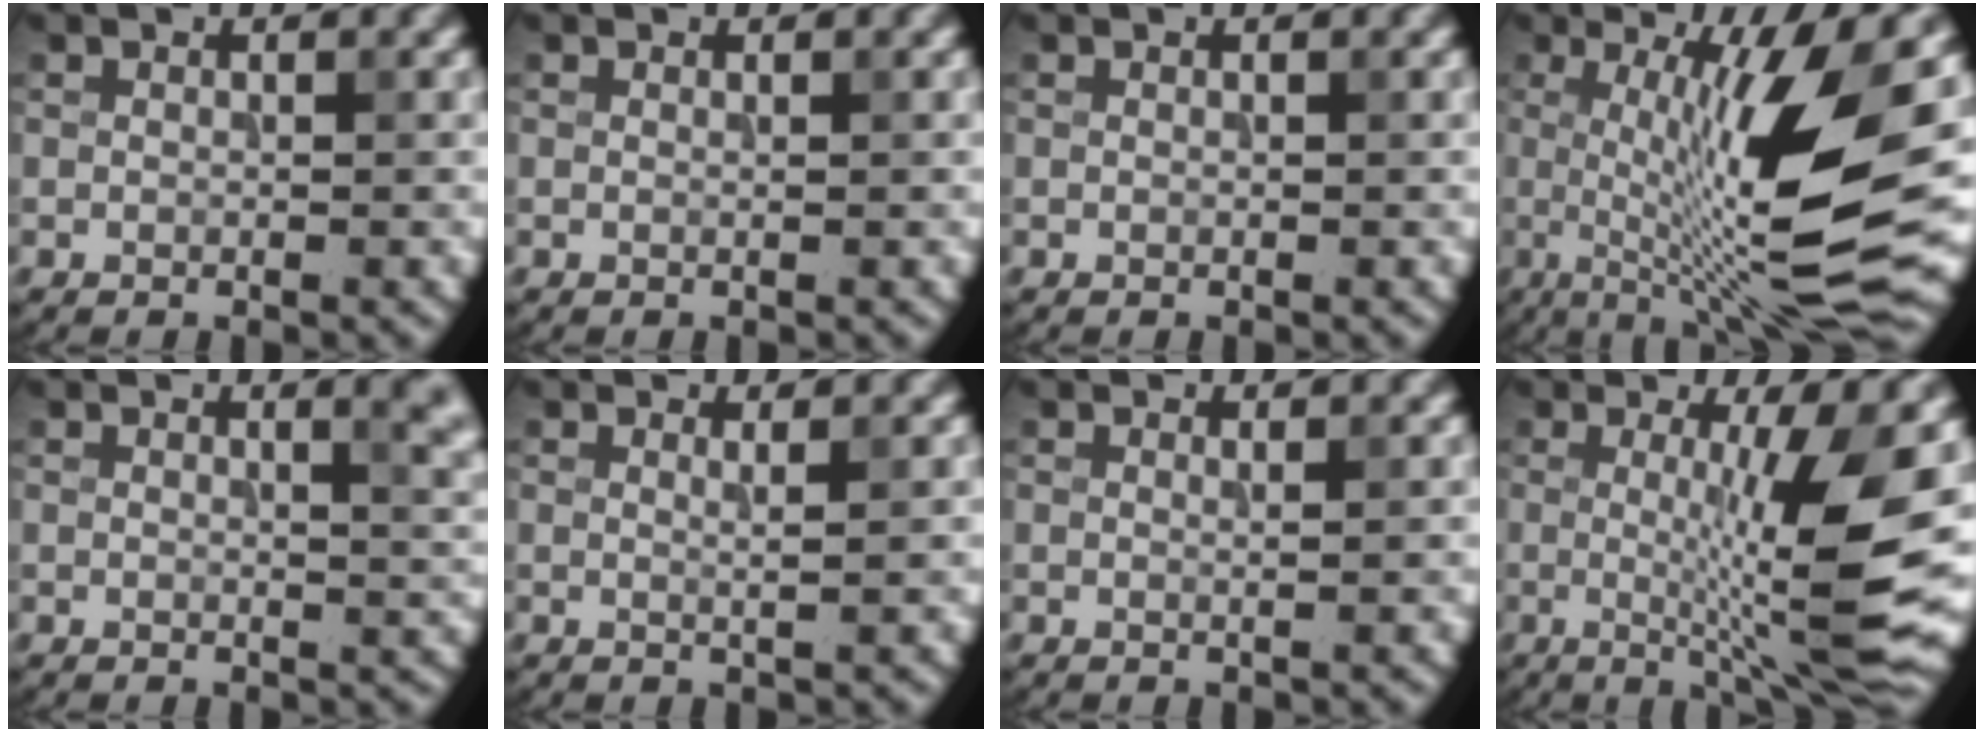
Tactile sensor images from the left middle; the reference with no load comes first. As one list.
[{"total": 0.0}, {"total": 0.0}, {"total": 13.2, "force": [0.1, 2.8, 12.9], "torque": [-0.196, -0.003, 0.003]}, {"total": 4.0, "force": [1.7, 1.6, 3.2], "torque": [-0.018, 0.005, 0.019]}, {"total": 1.2, "force": [0.5, 0.4, 1.0], "torque": [-0.007, -0.001, 0.001]}, {"total": 0.9, "force": [0.3, 0.4, 0.7], "torque": [-0.002, -0.002, -0.001]}, {"total": 10.1, "force": [0.2, 1.5, 10.0], "torque": [-0.133, -0.014, 0.007]}]